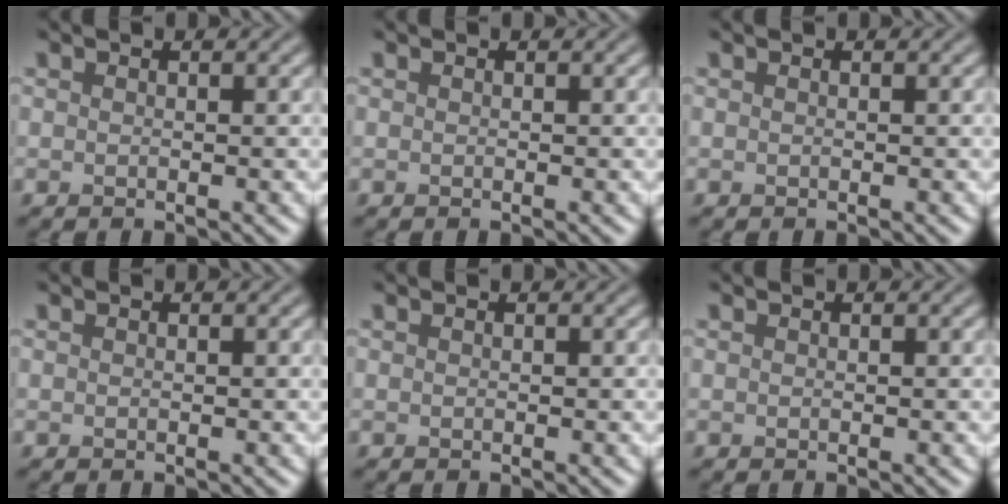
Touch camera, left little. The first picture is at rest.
{"total": 0.0}
{"total": 0.0}
{"total": 0.0}
{"total": 0.0}
{"total": 0.0}